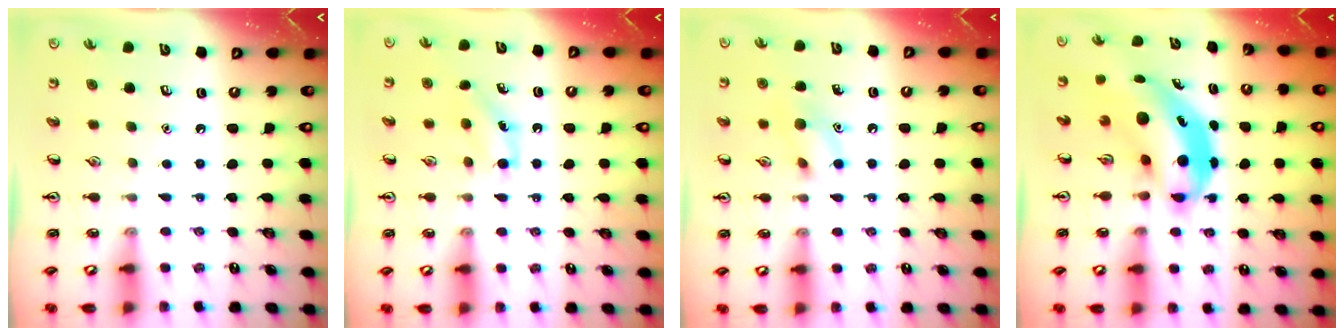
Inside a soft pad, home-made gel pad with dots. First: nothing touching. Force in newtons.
{"total": 7.9, "press": 7.6, "slide": 2.1}
{"total": 9.2, "press": 9.2, "slide": 1.2}
{"total": 7.8, "press": 7.6, "slide": 1.7}